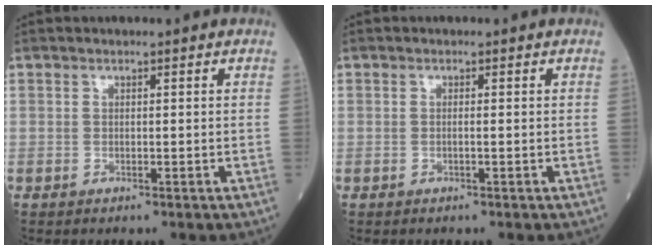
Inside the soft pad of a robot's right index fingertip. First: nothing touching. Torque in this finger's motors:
{"motor_torque": [-0.13, -0.03, -0.03, -0.01]}